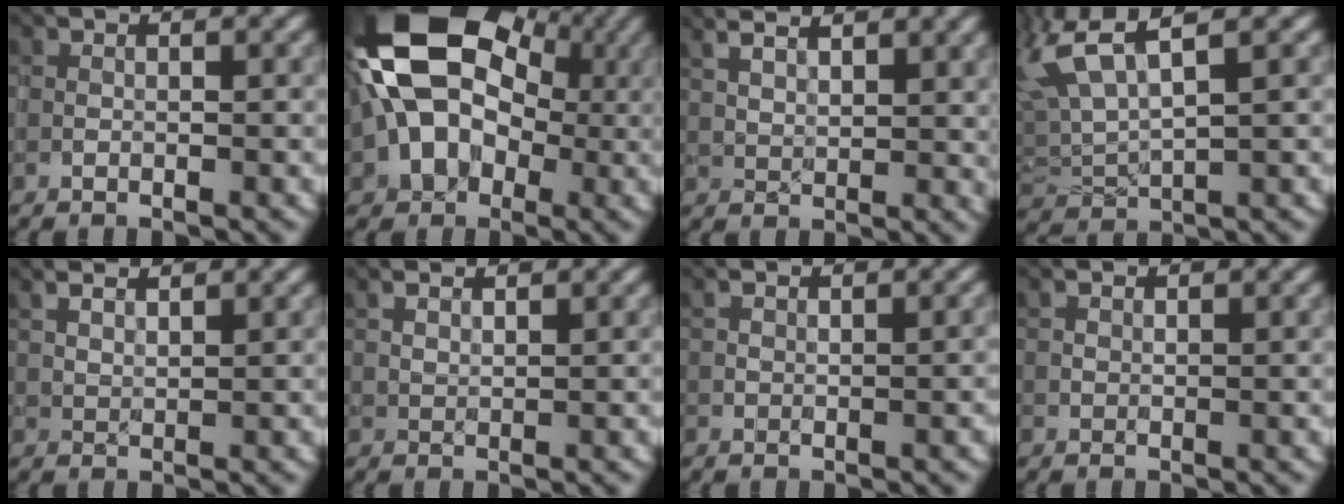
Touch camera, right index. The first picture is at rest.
{"total": 16.0, "force": [1.2, 11.3, 11.2], "torque": [-0.154, 0.026, -0.022]}
{"total": 5.2, "force": [3.9, 2.0, 2.9], "torque": [-0.057, 0.017, 0.055]}
{"total": 7.6, "force": [3.4, 2.6, 6.3], "torque": [-0.149, 0.023, 0.065]}
{"total": 2.6, "force": [2.2, 0.6, 1.1], "torque": [-0.025, 0.009, 0.029]}
{"total": 1.6, "force": [1.5, 0.3, 0.5], "torque": [-0.017, -0.003, 0.031]}
{"total": 1.3, "force": [0.4, 0.7, 1.0], "torque": [-0.016, -0.001, 0.012]}
{"total": 0.8, "force": [0.7, 0.3, 0.3], "torque": [-0.010, 0.002, 0.011]}